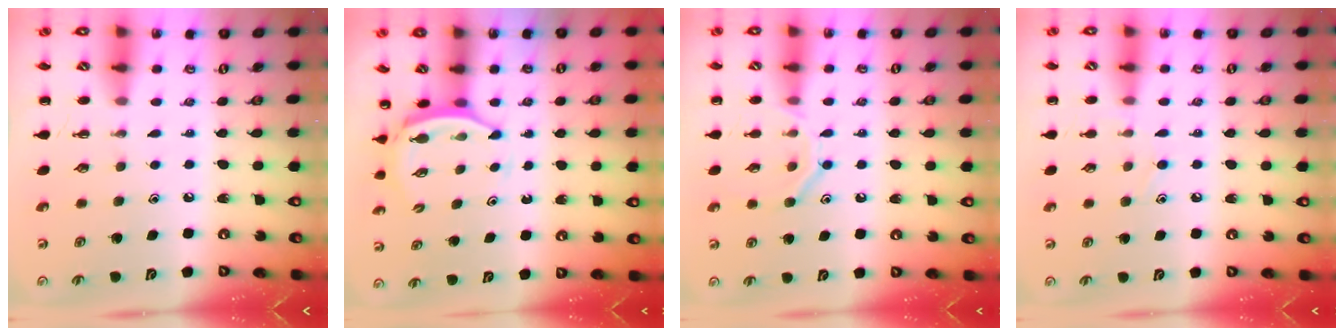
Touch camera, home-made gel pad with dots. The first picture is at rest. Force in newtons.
{"total": 4.3, "press": 4.3, "slide": 0.2}
{"total": 9.8, "press": 9.7, "slide": 1.6}
{"total": 7.2, "press": 6.8, "slide": 2.4}